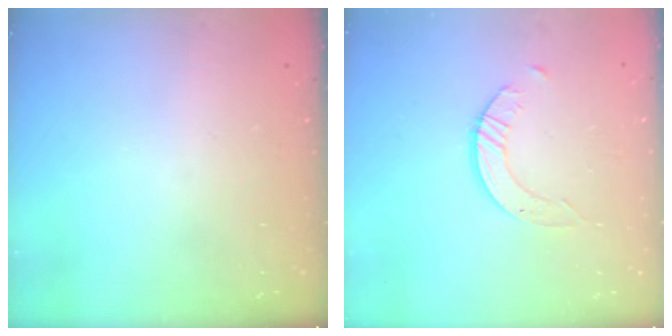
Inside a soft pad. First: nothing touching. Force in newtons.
{"total": 3.1, "press": 3.1, "slide": 0.4}